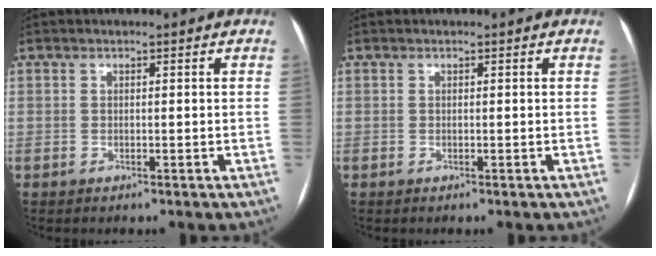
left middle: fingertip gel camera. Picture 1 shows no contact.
{"total": 0.0}